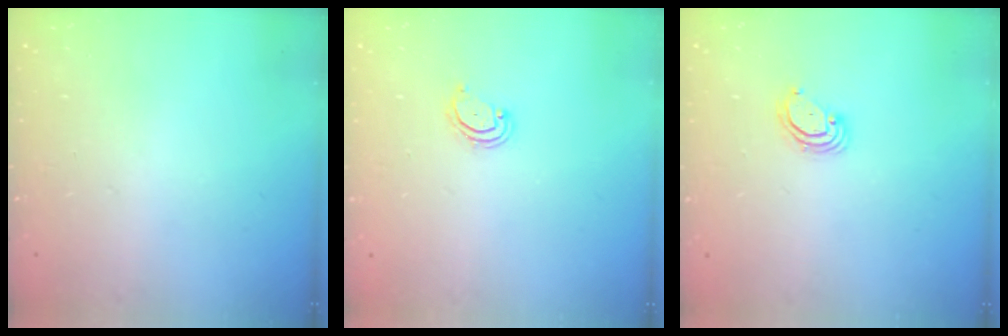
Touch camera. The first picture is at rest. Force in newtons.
{"total": 2.8, "press": 2.8, "slide": 0.2}
{"total": 3.0, "press": 2.9, "slide": 0.3}